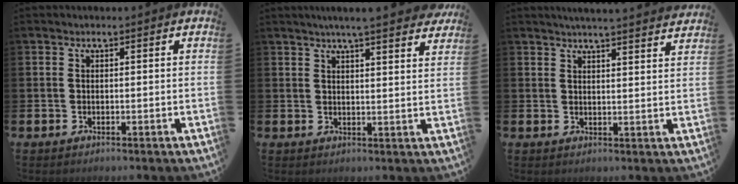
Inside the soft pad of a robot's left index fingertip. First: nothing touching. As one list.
[{"total": 5.1, "force": [4.8, -0.3, 1.9], "torque": [-0.036, -0.022, 0.082]}, {"total": 4.2, "force": [4.1, -0.7, 0.6], "torque": [-0.016, -0.023, 0.072]}]